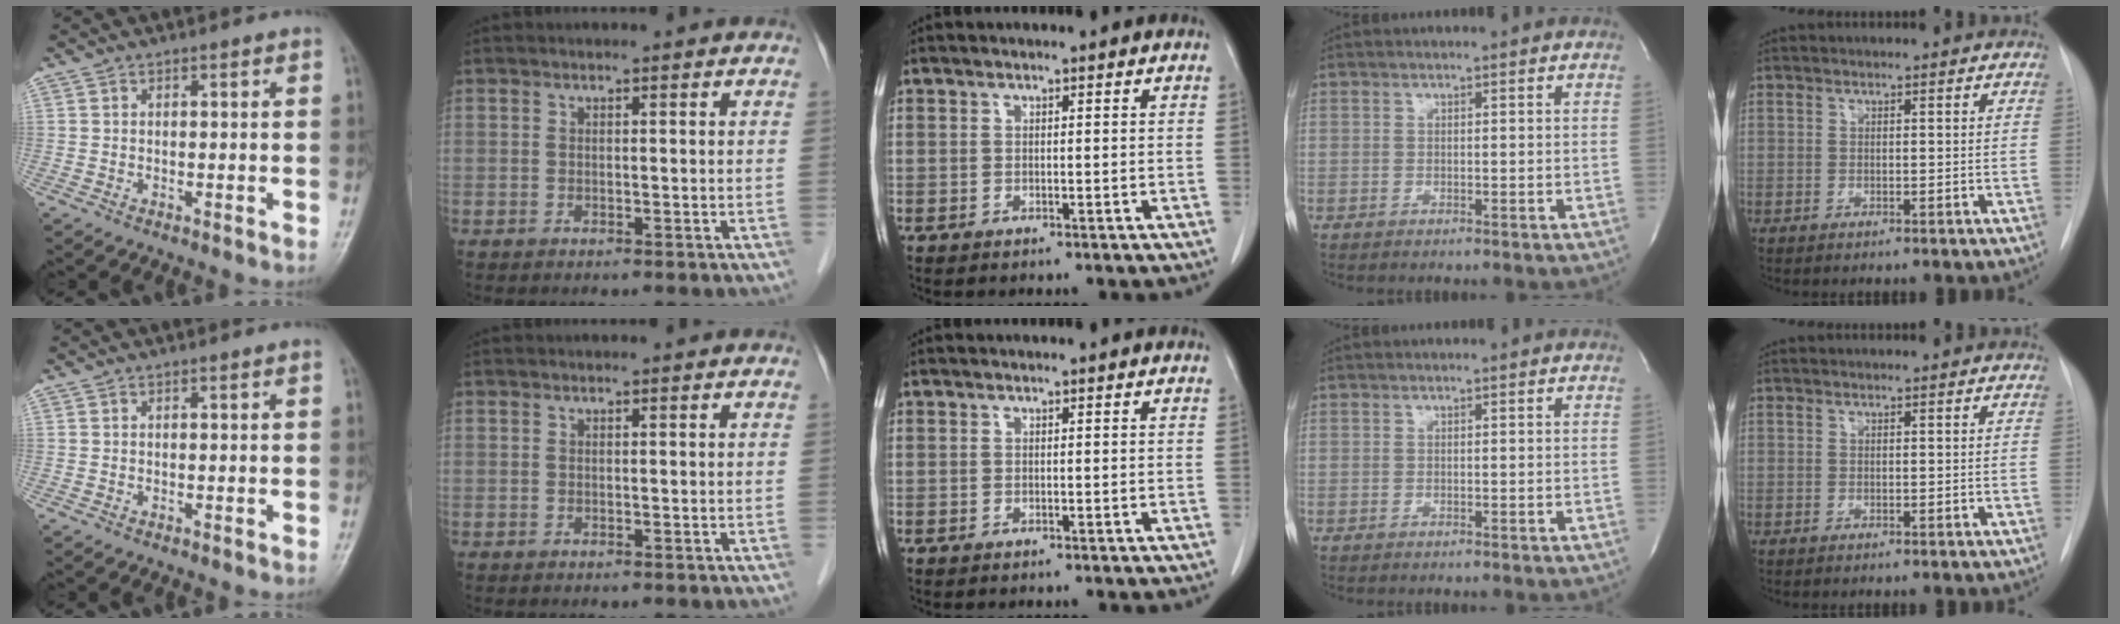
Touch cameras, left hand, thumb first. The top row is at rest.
{}